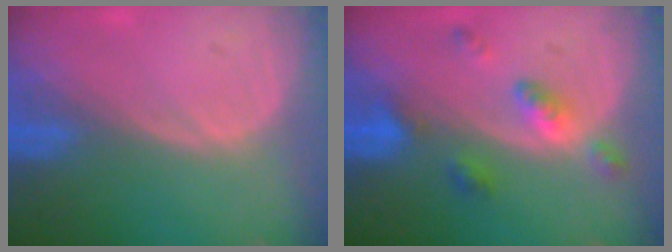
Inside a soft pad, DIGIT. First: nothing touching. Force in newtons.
{"total": 5.3, "press": 4.7, "slide": 2.4}